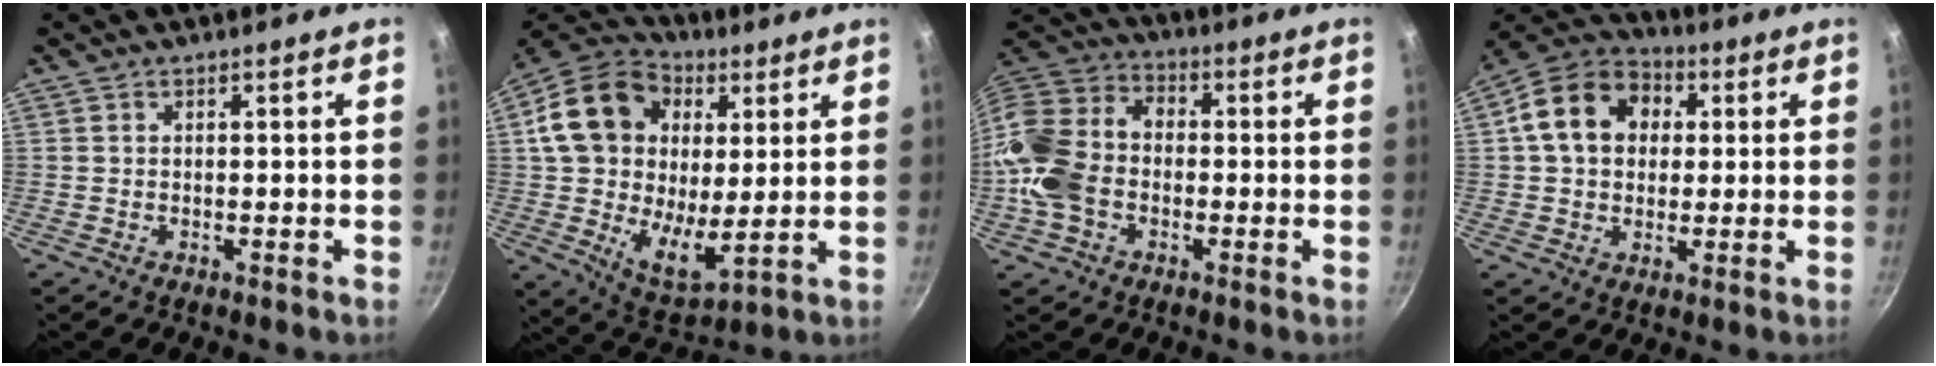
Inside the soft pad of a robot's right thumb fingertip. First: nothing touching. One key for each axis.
{"total": 21.6, "fx": 6.0, "fy": 14.8, "fz": 14.5, "tx": -0.245, "ty": -0.015, "tz": 0.096}
{"total": 15.7, "fx": -2.9, "fy": 11.7, "fz": 10.1, "tx": -0.183, "ty": 0.038, "tz": -0.073}
{"total": 14.1, "fx": 2.9, "fy": 11.1, "fz": 8.2, "tx": -0.117, "ty": 0.025, "tz": 0.031}